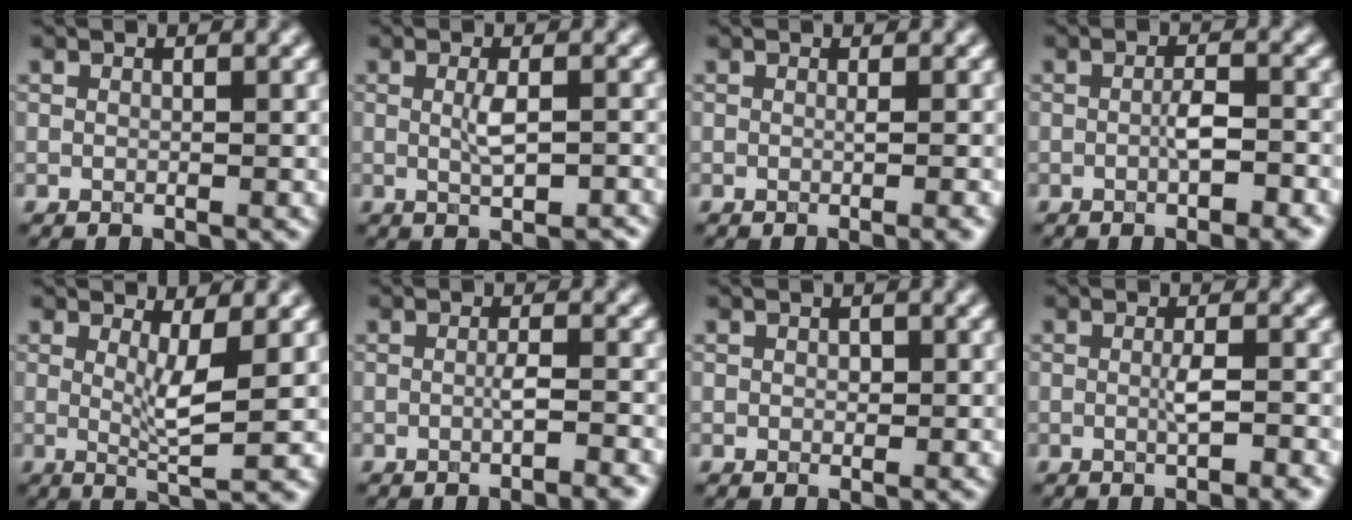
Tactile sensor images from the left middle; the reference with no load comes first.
{"total": 2.6, "force": [-0.1, 0.6, 2.5], "torque": [-0.049, -0.003, 0.001]}
{"total": 1.5, "force": [-0.2, 0.4, 1.4], "torque": [-0.013, -0.003, -0.007]}
{"total": 3.2, "force": [-1.0, 0.8, 2.9], "torque": [-0.047, 0.001, -0.016]}
{"total": 4.0, "force": [0.5, 0.7, 3.9], "torque": [-0.064, -0.014, 0.011]}
{"total": 2.2, "force": [-0.8, 0.3, 2.0], "torque": [-0.025, 0.006, -0.018]}
{"total": 0.5, "force": [0.1, 0.4, 0.4], "torque": [-0.004, -0.001, 0.000]}
{"total": 2.5, "force": [-0.5, 0.3, 2.4], "torque": [-0.037, -0.002, -0.010]}